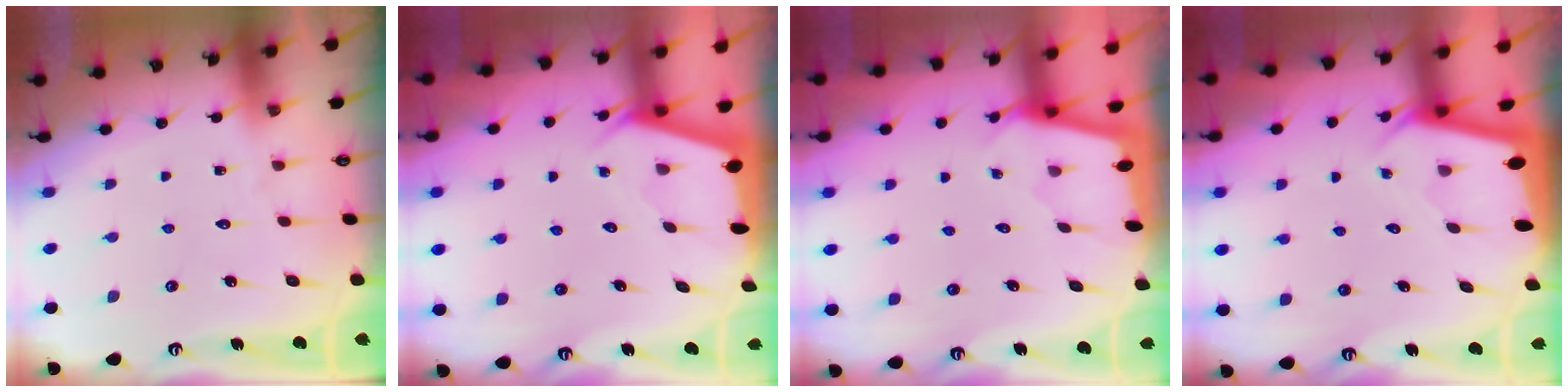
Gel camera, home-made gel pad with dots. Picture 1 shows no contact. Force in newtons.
{"total": 2.4, "press": 2.4, "slide": 0.3}
{"total": 1.8, "press": 1.8, "slide": 0.1}
{"total": 2.2, "press": 2.2, "slide": 0.2}